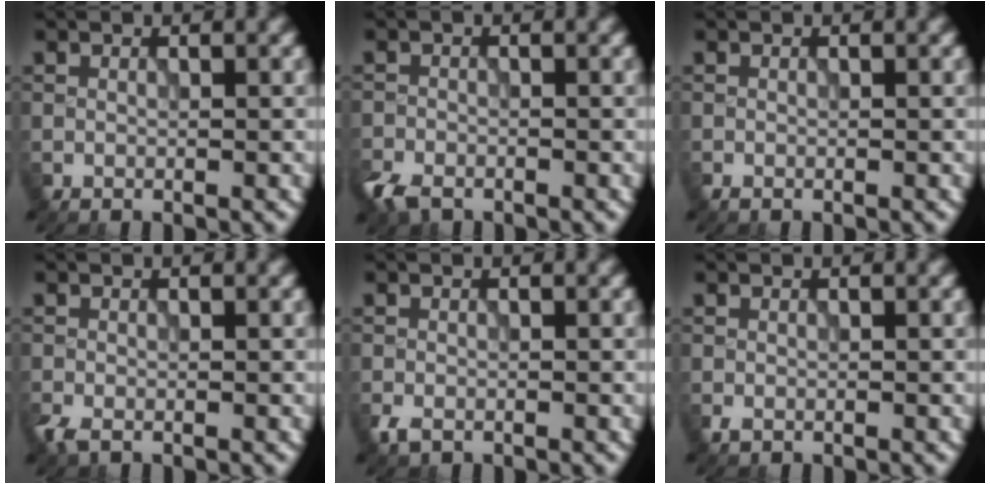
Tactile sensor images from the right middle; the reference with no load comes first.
{"total": 2.9, "force": [-2.3, 1.4, 1.2], "torque": [-0.025, -0.008, -0.053]}
{"total": 0.6, "force": [-0.5, 0.2, 0.1], "torque": [-0.002, -0.004, -0.011]}
{"total": 1.6, "force": [-1.2, 0.7, 0.8], "torque": [-0.024, -0.006, -0.028]}
{"total": 1.4, "force": [-0.9, 0.9, 0.7], "torque": [-0.015, -0.003, -0.020]}
{"total": 0.8, "force": [-0.4, 0.5, 0.4], "torque": [-0.010, -0.005, -0.008]}